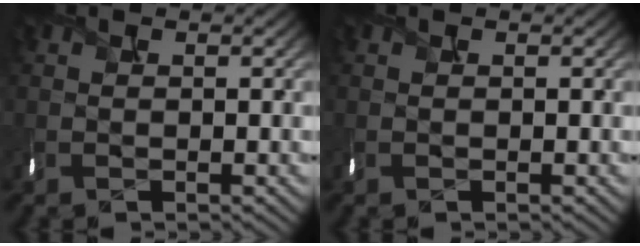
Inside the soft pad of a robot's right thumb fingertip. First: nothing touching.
{"total": 0.0}